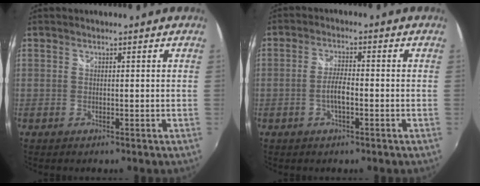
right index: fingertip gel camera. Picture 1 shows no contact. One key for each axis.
{"total": 4.0, "fx": -1.3, "fy": 1.1, "fz": 3.6, "tx": -0.074, "ty": 0.003, "tz": -0.025}